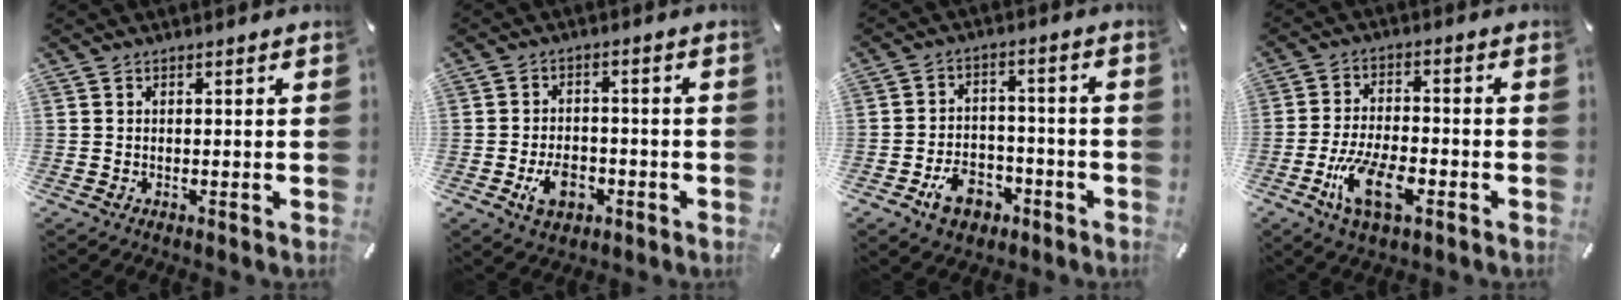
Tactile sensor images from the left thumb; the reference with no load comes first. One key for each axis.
{"total": 7.6, "fx": -2.7, "fy": 5.3, "fz": 4.8, "tx": -0.084, "ty": 0.005, "tz": -0.050}
{"total": 8.9, "fx": -4.3, "fy": 6.5, "fz": 4.1, "tx": -0.065, "ty": 0.036, "tz": -0.074}
{"total": 11.5, "fx": -5.0, "fy": 5.5, "fz": 8.8, "tx": -0.191, "ty": 0.007, "tz": -0.092}